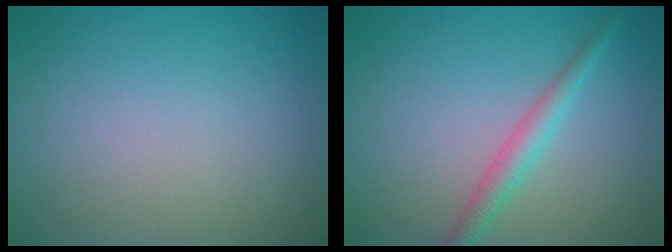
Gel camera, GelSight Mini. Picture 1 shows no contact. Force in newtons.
{"total": 2.6, "press": 2.5, "slide": 0.1}